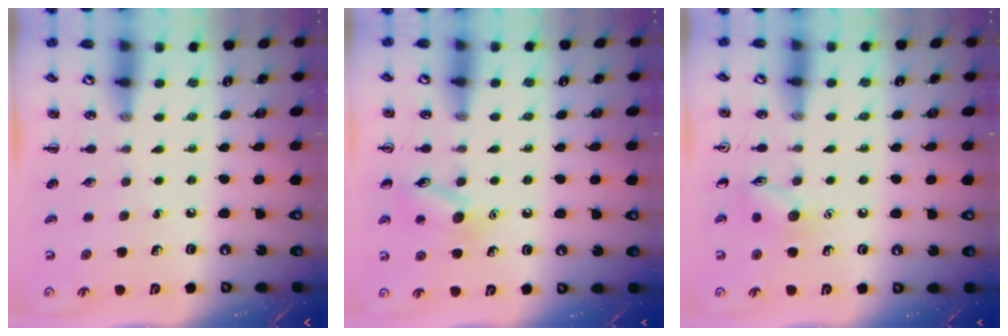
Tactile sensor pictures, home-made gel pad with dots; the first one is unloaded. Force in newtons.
{"total": 10.6, "press": 10.5, "slide": 1.6}
{"total": 7.6, "press": 7.5, "slide": 0.9}